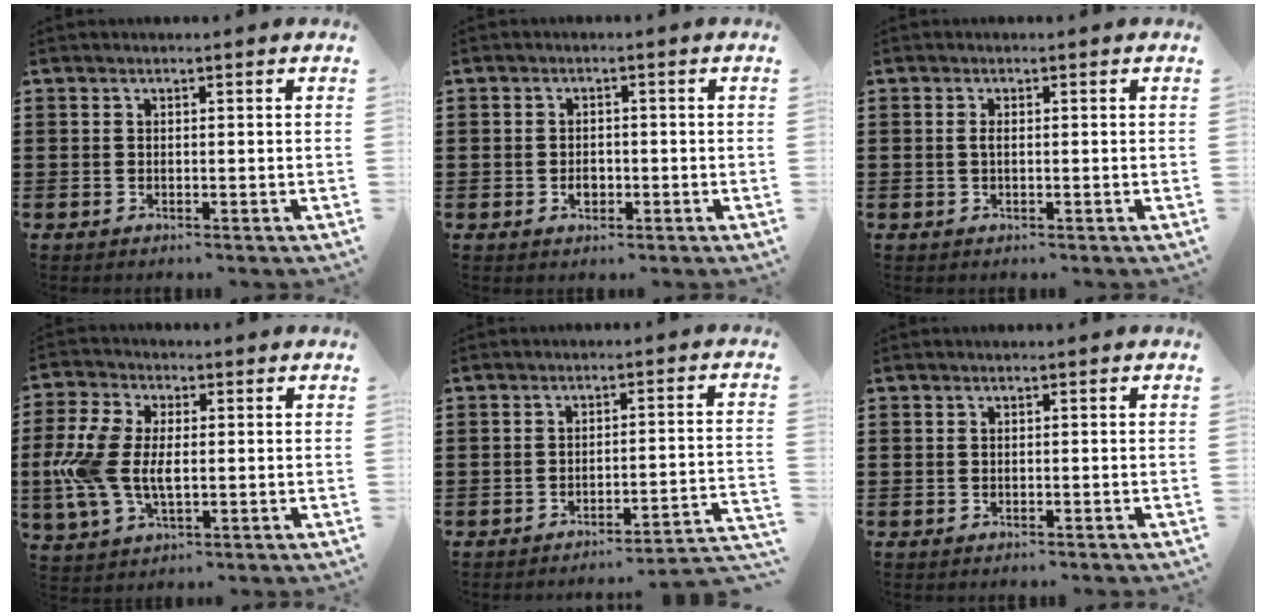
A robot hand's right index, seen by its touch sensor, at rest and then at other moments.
{"total": 1.7, "force": [-0.5, 1.3, 1.0], "torque": [-0.020, 0.003, -0.011]}
{"total": 0.9, "force": [-0.2, 0.2, 0.9], "torque": [-0.025, -0.004, -0.007]}
{"total": 8.9, "force": [-0.4, 5.1, 7.3], "torque": [-0.182, 0.000, -0.015]}
{"total": 3.4, "force": [-3.0, -0.5, 1.4], "torque": [-0.030, -0.013, -0.065]}
{"total": 0.0}